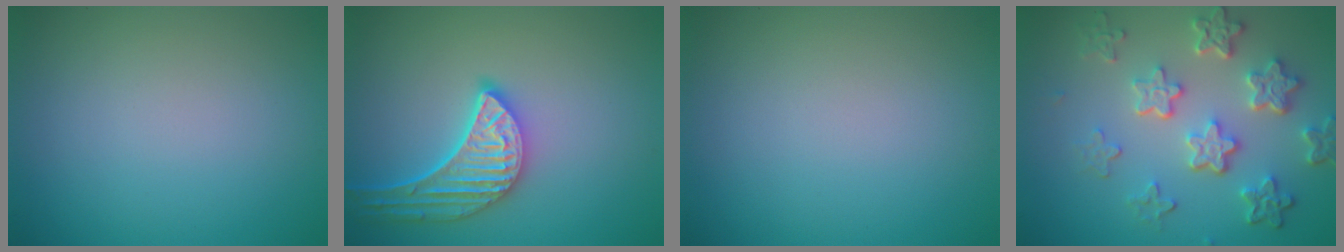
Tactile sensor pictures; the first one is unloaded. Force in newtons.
{"total": 5.2, "press": 4.4, "slide": 2.7}
{"total": 0.0}
{"total": 5.8, "press": 4.3, "slide": 3.8}